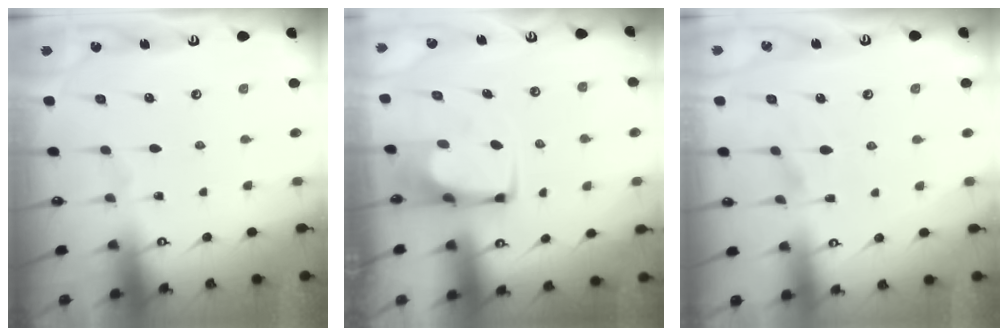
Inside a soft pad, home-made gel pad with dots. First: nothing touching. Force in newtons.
{"total": 1.0, "press": 0.8, "slide": 0.7}
{"total": 2.4, "press": 2.1, "slide": 1.3}